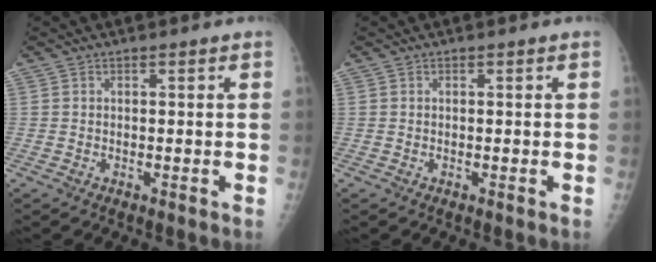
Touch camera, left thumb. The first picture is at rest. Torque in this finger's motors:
{"motor_torque": [0.04, 0.06, -0.05, -0.03, 0.00]}